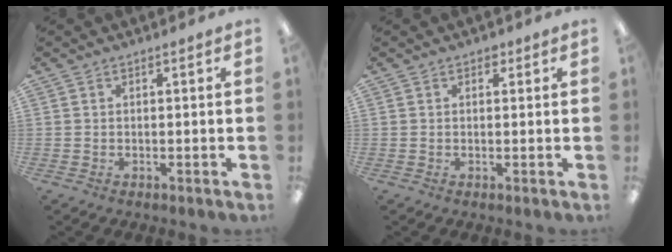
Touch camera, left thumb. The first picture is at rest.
{"total": 1.4, "force": [0.8, 1.0, 0.7], "torque": [0.003, -0.004, 0.011]}